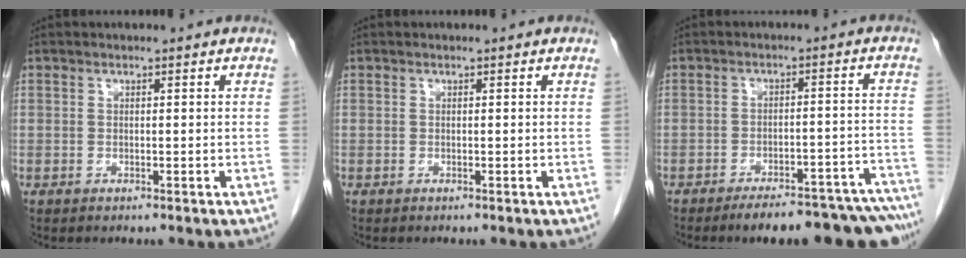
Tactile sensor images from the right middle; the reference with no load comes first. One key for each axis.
{"total": 0.0}
{"total": 16.9, "fx": -15.2, "fy": 3.2, "fz": 6.8, "tx": -0.022, "ty": 0.027, "tz": -0.187}